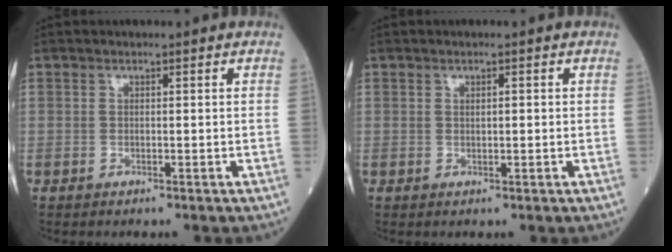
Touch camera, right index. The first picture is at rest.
{"total": 0.9, "force": [0.2, 0.3, 0.8], "torque": [-0.015, 0.000, 0.005]}